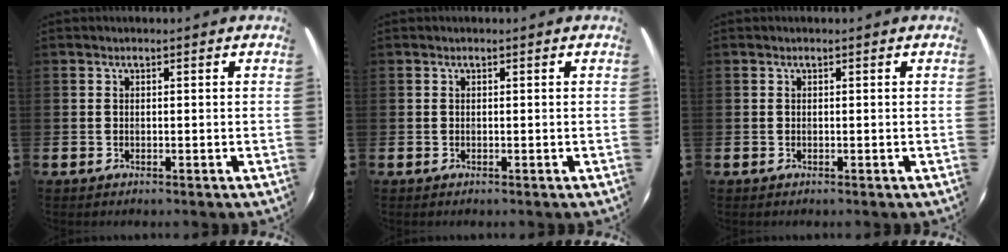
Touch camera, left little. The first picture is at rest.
{"total": 0.0}
{"total": 0.0}